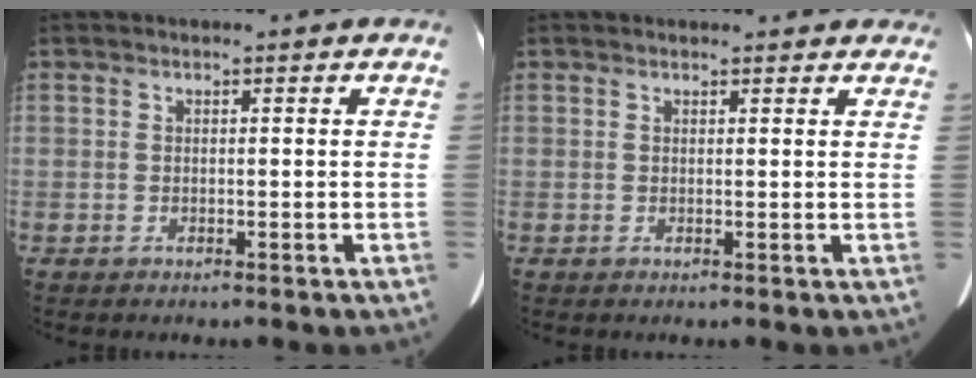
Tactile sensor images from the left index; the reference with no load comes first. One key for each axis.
{"total": 7.0, "fx": 6.4, "fy": 1.9, "fz": 1.9, "tx": -0.013, "ty": 0.018, "tz": 0.061}